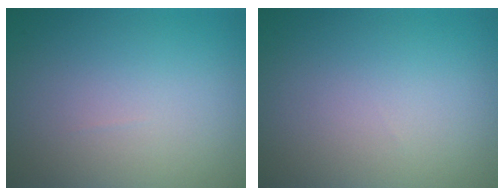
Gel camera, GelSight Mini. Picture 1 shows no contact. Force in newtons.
{"total": 0.0}